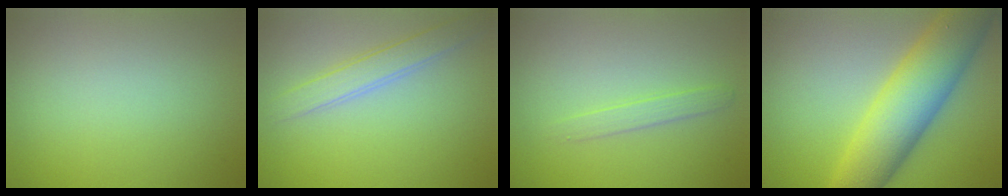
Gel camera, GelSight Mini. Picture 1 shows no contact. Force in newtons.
{"total": 2.5, "press": 2.5, "slide": 0.1}
{"total": 1.3, "press": 1.3, "slide": 0.1}
{"total": 9.7, "press": 9.7, "slide": 0.2}